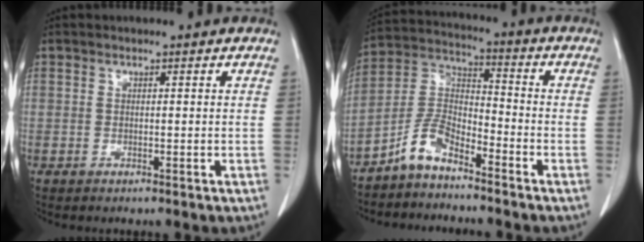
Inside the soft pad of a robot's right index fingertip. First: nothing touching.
{"total": 8.6, "force": [-6.6, 2.6, 4.8], "torque": [-0.114, 0.024, -0.131]}